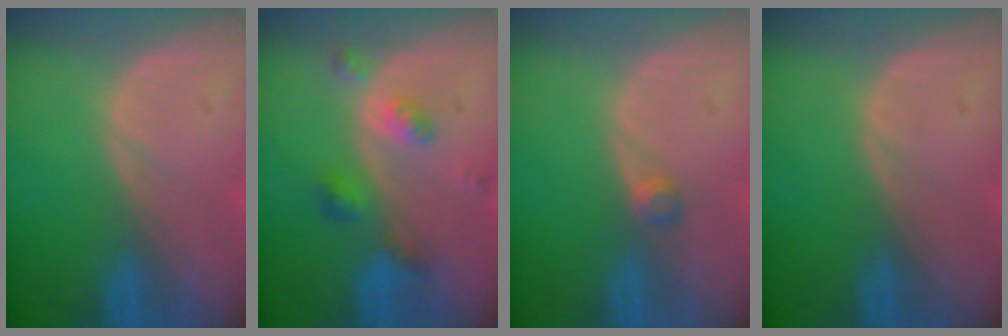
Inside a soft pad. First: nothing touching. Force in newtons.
{"total": 5.3, "press": 4.6, "slide": 2.7}
{"total": 1.6, "press": 1.4, "slide": 0.8}
{"total": 0.0}